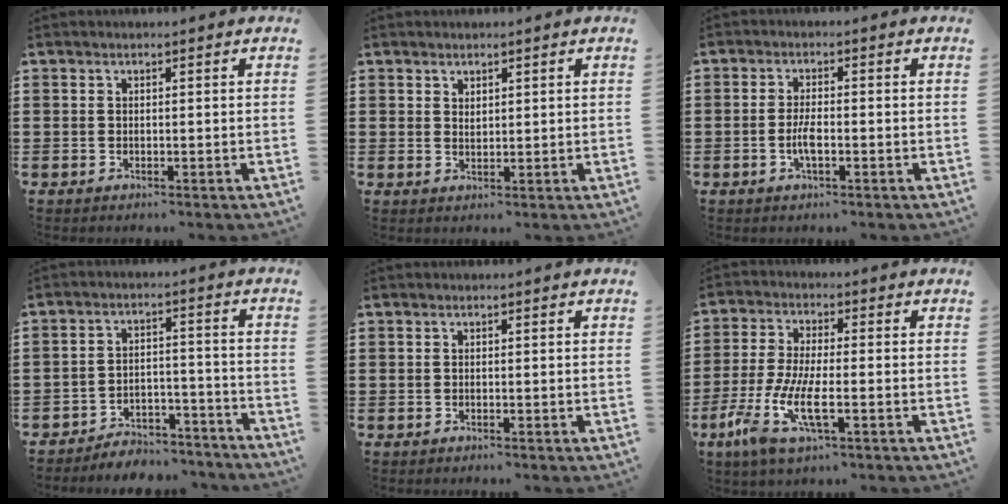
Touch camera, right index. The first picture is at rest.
{"total": 1.4, "force": [1.2, 0.6, 0.2], "torque": [-0.005, 0.002, 0.024]}
{"total": 3.2, "force": [-1.0, 0.8, 2.9], "torque": [-0.066, -0.004, -0.022]}
{"total": 4.7, "force": [-4.6, 1.0, 0.4], "torque": [-0.009, 0.014, -0.093]}
{"total": 0.0}
{"total": 8.5, "force": [-3.6, 2.2, 7.4], "torque": [-0.177, -0.020, -0.071]}